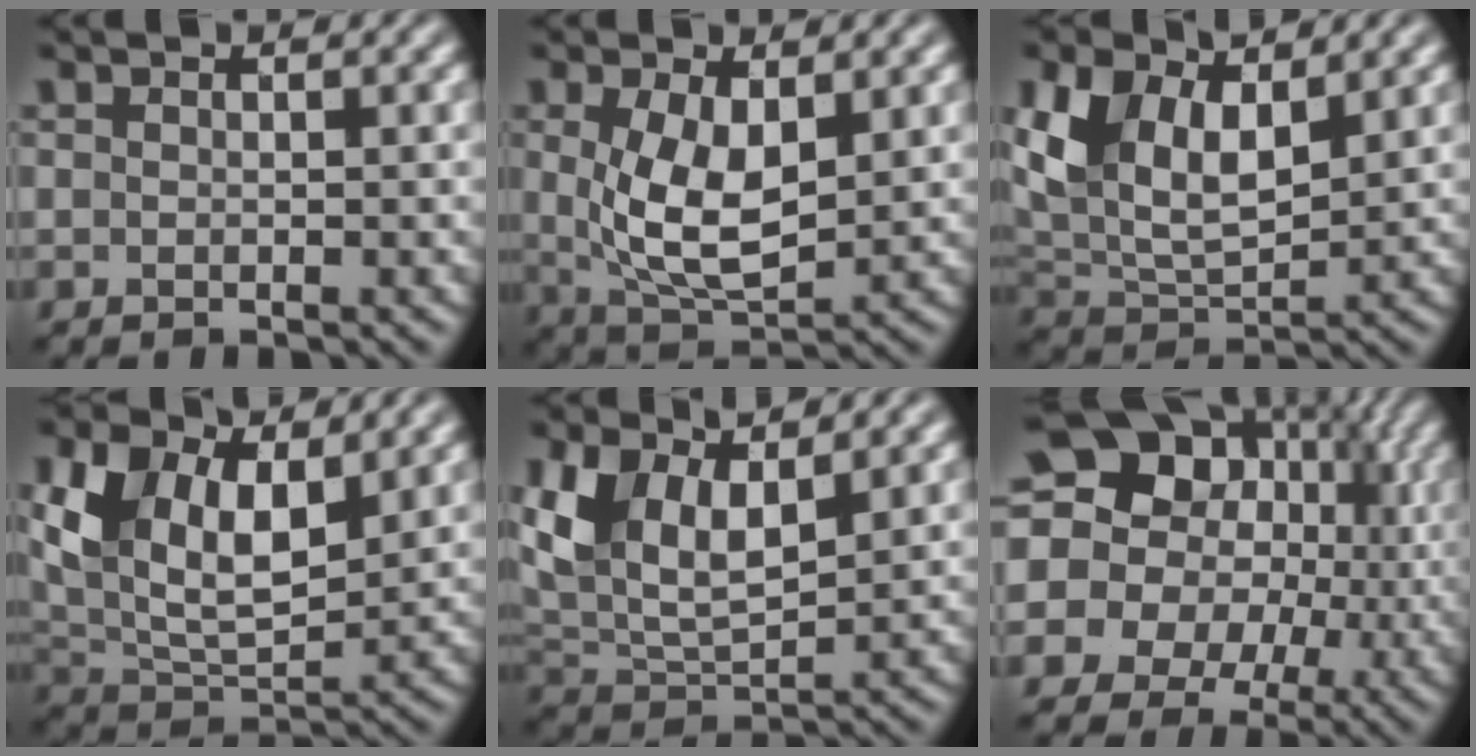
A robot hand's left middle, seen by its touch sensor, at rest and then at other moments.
{"total": 6.0, "force": [0.9, 2.9, 5.2], "torque": [-0.112, -0.008, 0.025]}
{"total": 8.0, "force": [3.4, 4.3, 5.8], "torque": [-0.127, 0.000, 0.062]}
{"total": 9.8, "force": [3.9, 5.3, 7.3], "torque": [-0.155, 0.002, 0.068]}
{"total": 7.2, "force": [3.3, 3.7, 5.3], "torque": [-0.116, 0.001, 0.060]}
{"total": 18.9, "force": [3.3, 16.3, 8.9], "torque": [-0.158, 0.022, 0.012]}